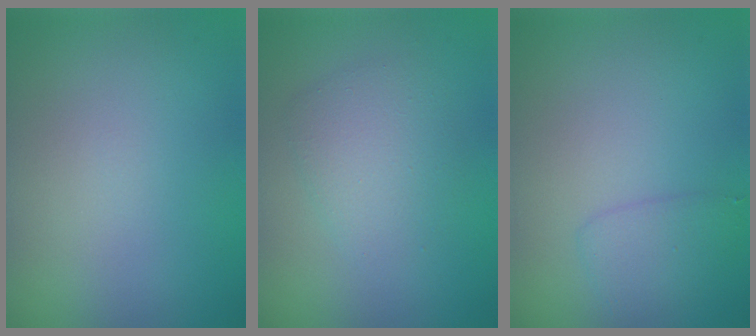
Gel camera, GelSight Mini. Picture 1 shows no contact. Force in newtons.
{"total": 2.8, "press": 2.8, "slide": 0.2}
{"total": 1.7, "press": 1.7, "slide": 0.1}